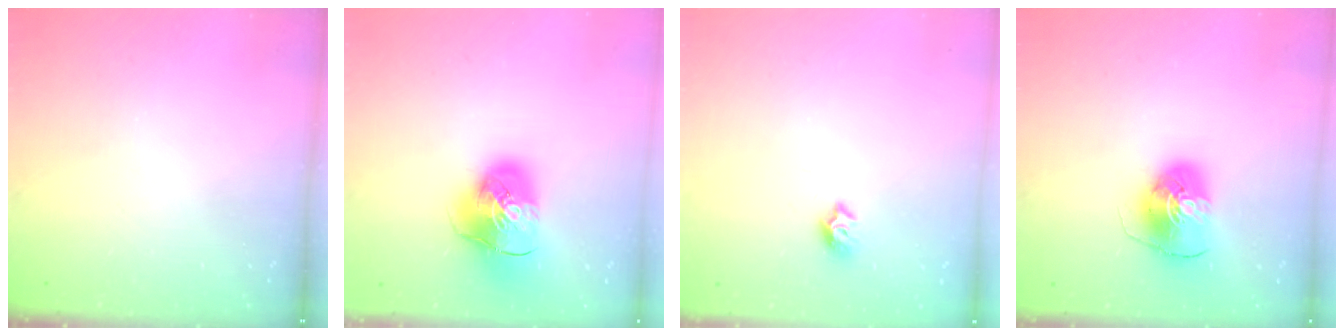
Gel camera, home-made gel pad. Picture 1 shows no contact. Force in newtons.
{"total": 12.1, "press": 11.9, "slide": 1.9}
{"total": 6.7, "press": 6.7, "slide": 0.8}
{"total": 9.3, "press": 9.2, "slide": 1.1}